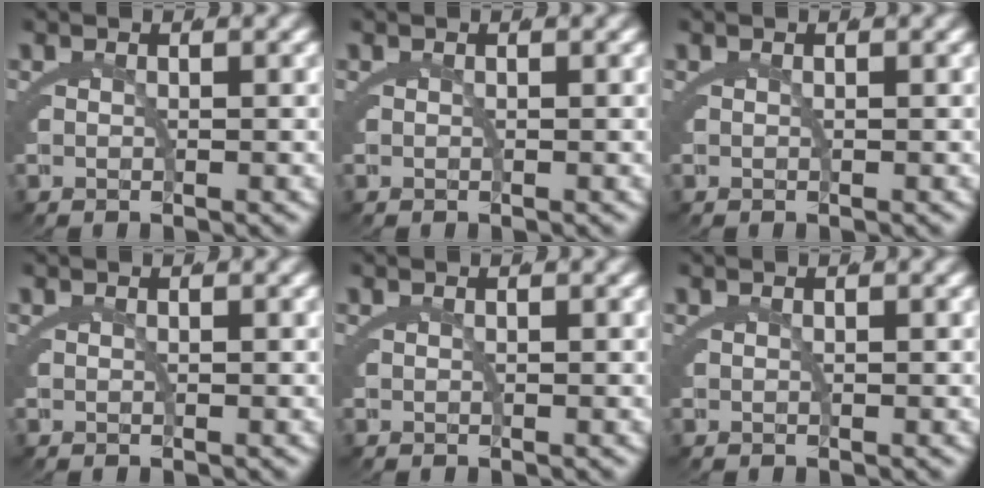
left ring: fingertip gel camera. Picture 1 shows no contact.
{"total": 0.0}
{"total": 0.0}
{"total": 0.0}
{"total": 0.0}
{"total": 0.0}